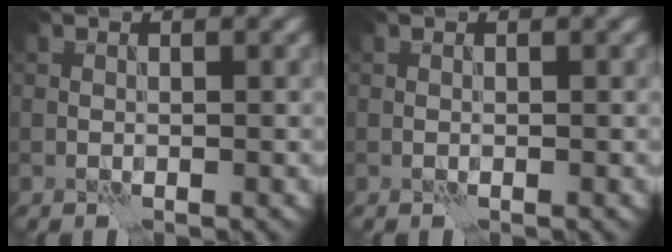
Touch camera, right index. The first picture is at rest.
{"total": 0.0}